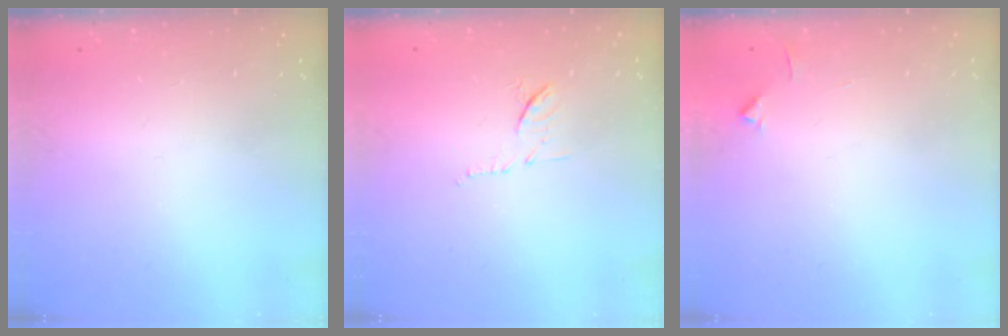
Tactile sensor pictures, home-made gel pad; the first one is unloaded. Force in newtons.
{"total": 7.8, "press": 7.8, "slide": 0.3}
{"total": 4.0, "press": 3.9, "slide": 0.5}